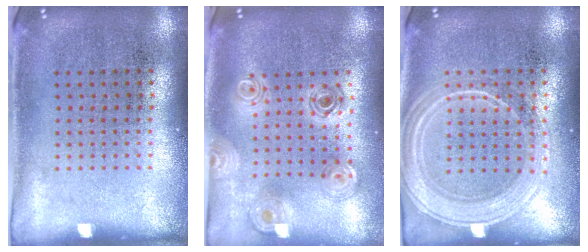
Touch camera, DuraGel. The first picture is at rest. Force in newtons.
{"total": 1.1, "press": 1.1, "slide": 0.3}
{"total": 2.0, "press": 2.0, "slide": 0.3}